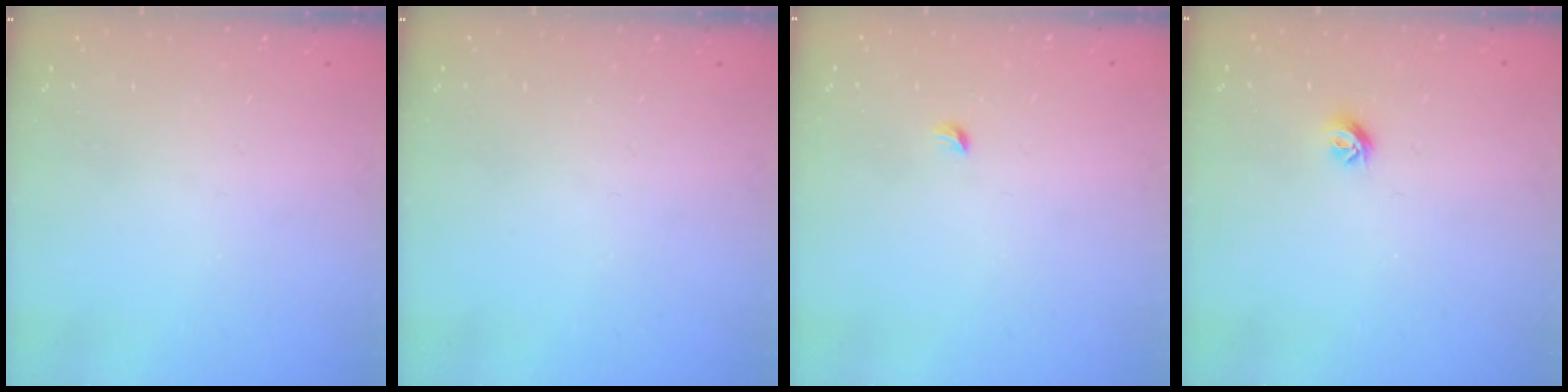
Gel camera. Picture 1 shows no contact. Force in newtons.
{"total": 0.0}
{"total": 2.7, "press": 2.6, "slide": 0.6}
{"total": 5.4, "press": 5.3, "slide": 0.9}